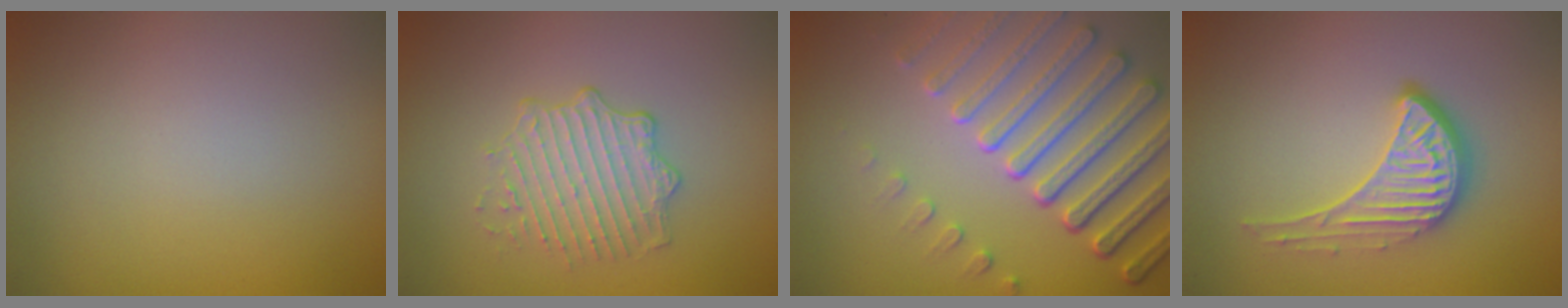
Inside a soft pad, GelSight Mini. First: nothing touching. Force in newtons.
{"total": 2.6, "press": 2.0, "slide": 1.6}
{"total": 7.8, "press": 5.8, "slide": 5.3}
{"total": 4.1, "press": 3.0, "slide": 2.8}